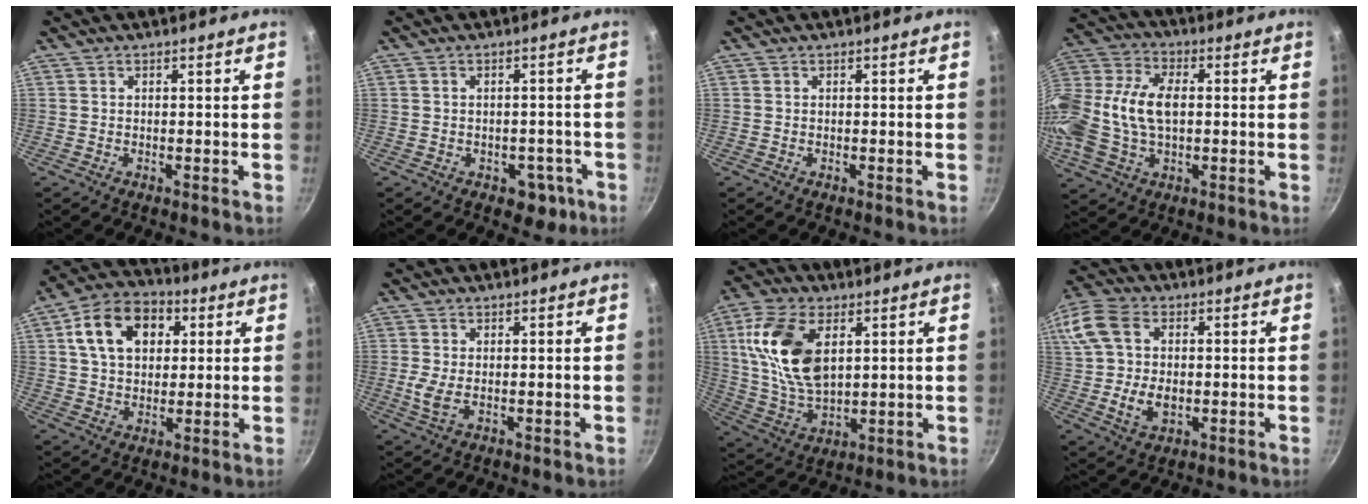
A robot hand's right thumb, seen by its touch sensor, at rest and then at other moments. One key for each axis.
{"total": 5.0, "fx": -2.0, "fy": 3.5, "fz": 2.8, "tx": -0.009, "ty": 0.024, "tz": -0.007}
{"total": 0.0}
{"total": 18.8, "fx": 0.0, "fy": 12.0, "fz": 14.5, "tx": -0.305, "ty": 0.032, "tz": -0.008}
{"total": 14.4, "fx": 4.4, "fy": 10.2, "fz": 9.2, "tx": -0.131, "ty": 0.013, "tz": 0.061}
{"total": 3.2, "fx": 0.2, "fy": 1.6, "fz": 2.8, "tx": -0.058, "ty": -0.004, "tz": 0.007}
{"total": 16.8, "fx": 4.7, "fy": 9.6, "fz": 13.0, "tx": -0.236, "ty": -0.011, "tz": 0.098}
{"total": 16.5, "fx": 1.3, "fy": 11.8, "fz": 11.4, "tx": -0.248, "ty": 0.018, "tz": 0.018}